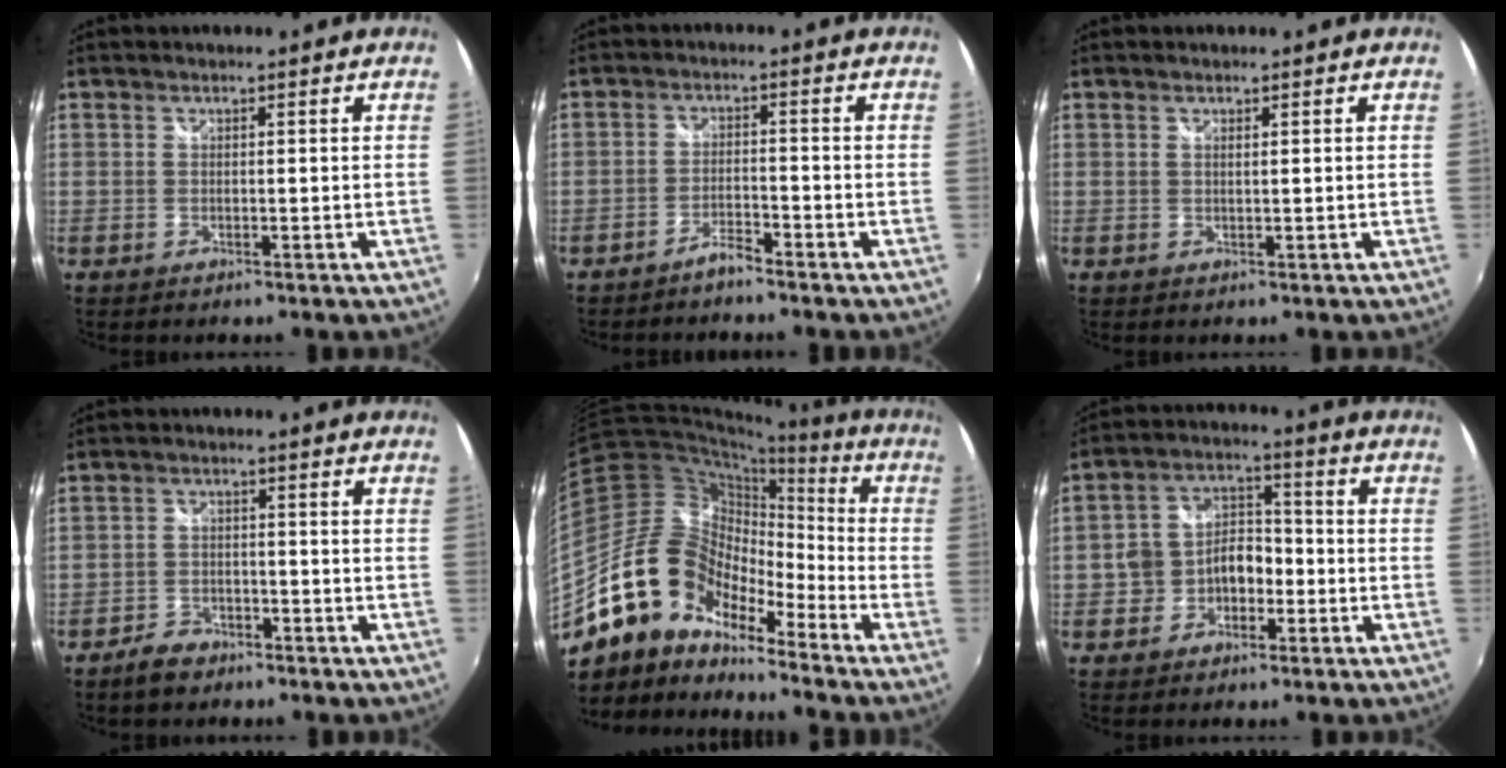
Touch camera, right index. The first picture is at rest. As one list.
[{"total": 2.9, "force": [-2.6, 0.3, 1.1], "torque": [-0.035, 0.002, -0.050]}, {"total": 0.6, "force": [0.4, 0.0, 0.4], "torque": [-0.009, 0.001, 0.006]}, {"total": 4.8, "force": [-3.8, 2.7, 1.3], "torque": [-0.043, 0.010, -0.065]}, {"total": 17.5, "force": [-12.8, 9.1, 7.7], "torque": [-0.144, 0.008, -0.254]}, {"total": 7.5, "force": [-2.8, 5.9, 3.6], "torque": [-0.068, 0.027, -0.043]}]